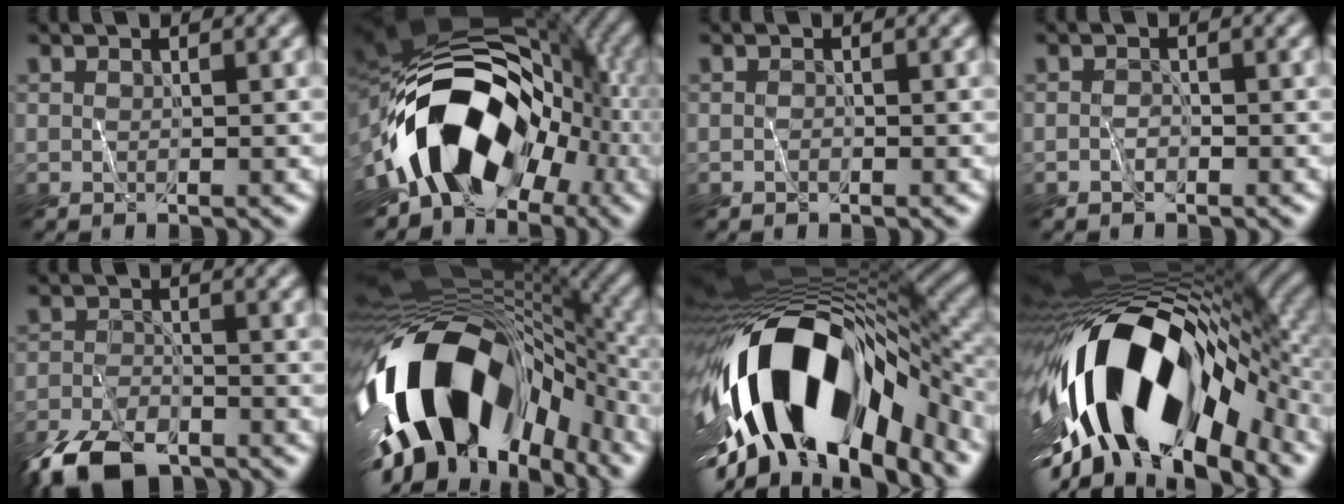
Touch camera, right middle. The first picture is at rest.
{"total": 12.1, "force": [-6.2, 7.7, 7.0], "torque": [-0.096, 0.010, -0.119]}
{"total": 2.6, "force": [-0.7, -1.3, -2.1], "torque": [0.038, -0.004, -0.010]}
{"total": 1.3, "force": [-1.1, -0.1, -0.7], "torque": [0.013, -0.005, -0.020]}
{"total": 7.4, "force": [-6.5, 2.5, 2.5], "torque": [-0.059, -0.028, -0.122]}
{"total": 14.9, "force": [-6.8, 7.8, 10.7], "torque": [-0.186, -0.020, -0.109]}
{"total": 15.9, "force": [-6.6, 7.6, 12.2], "torque": [-0.216, -0.004, -0.111]}
{"total": 15.9, "force": [-5.2, 7.8, 12.8], "torque": [-0.225, 0.008, -0.097]}